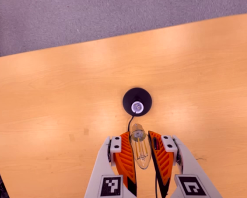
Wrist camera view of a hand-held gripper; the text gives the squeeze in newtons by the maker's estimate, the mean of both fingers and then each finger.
{"total": 21.6, "left": 23.8, "right": 19.3}